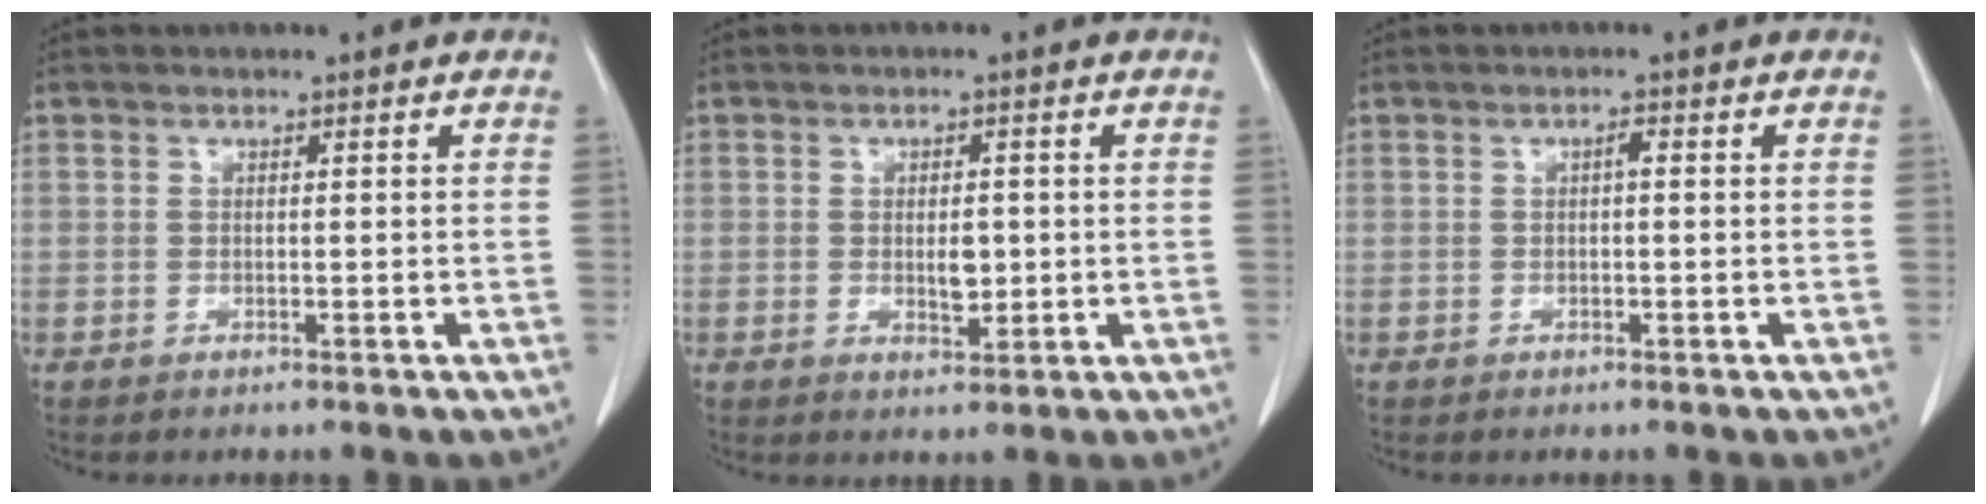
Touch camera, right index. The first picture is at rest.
{"total": 3.2, "force": [-0.1, 1.5, 2.9], "torque": [-0.047, -0.002, 0.003]}
{"total": 1.0, "force": [0.1, 0.2, 0.9], "torque": [-0.015, 0.004, -0.001]}